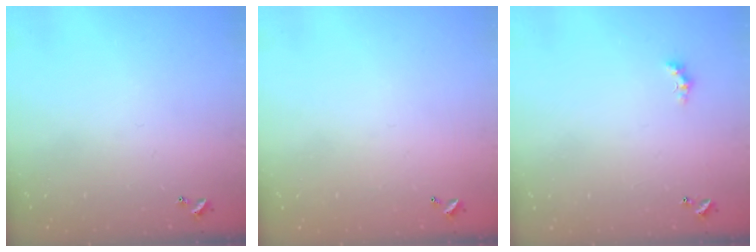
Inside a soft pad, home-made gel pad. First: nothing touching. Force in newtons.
{"total": 2.8, "press": 2.8, "slide": 0.1}
{"total": 0.8, "press": 0.6, "slide": 0.6}